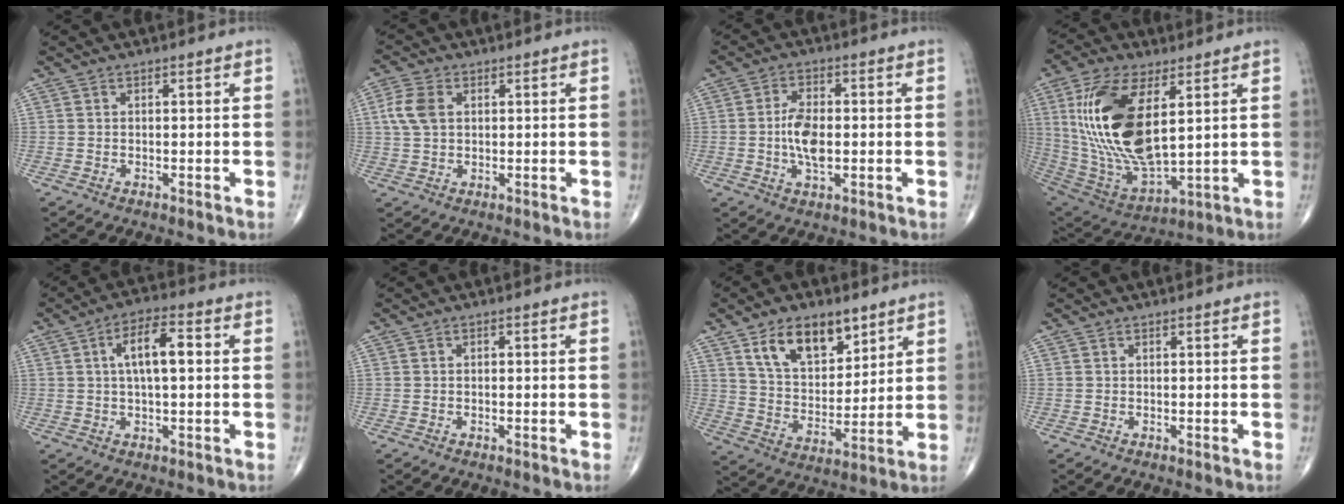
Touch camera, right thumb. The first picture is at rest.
{"total": 5.7, "force": [1.3, 3.8, 4.0], "torque": [-0.091, 0.008, 0.023]}
{"total": 7.1, "force": [-0.6, 3.6, 6.1], "torque": [-0.116, 0.002, -0.014]}
{"total": 22.5, "force": [5.2, 10.1, 19.4], "torque": [-0.392, -0.030, 0.106]}
{"total": 8.4, "force": [1.4, 3.2, 7.7], "torque": [-0.130, 0.016, 0.017]}
{"total": 0.5, "force": [0.0, 0.2, 0.5], "torque": [-0.011, 0.000, 0.000]}
{"total": 14.0, "force": [8.0, 7.6, 8.5], "torque": [-0.110, -0.045, 0.149]}
{"total": 0.0}